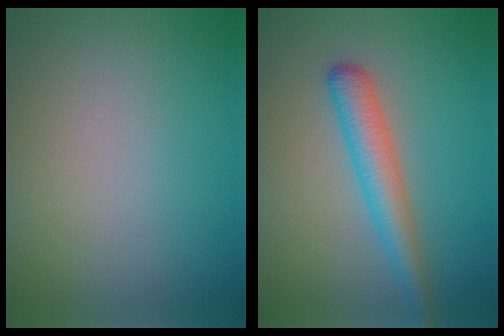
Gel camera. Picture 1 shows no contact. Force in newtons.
{"total": 3.3, "press": 3.3, "slide": 0.2}